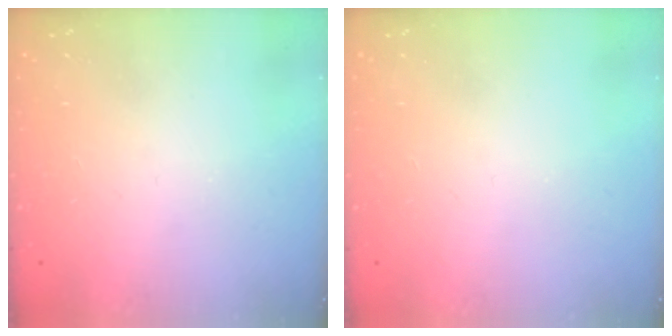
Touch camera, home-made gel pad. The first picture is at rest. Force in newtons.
{"total": 0.0}